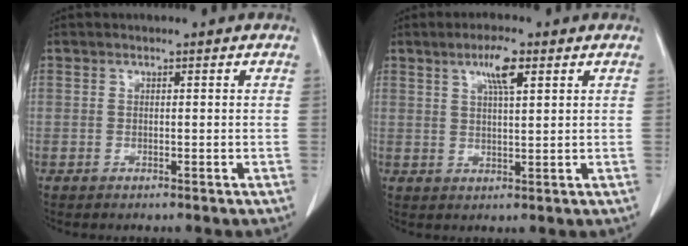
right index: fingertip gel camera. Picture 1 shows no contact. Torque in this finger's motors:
{"motor_torque": [0.27, 0.05, 0.06, 0.03]}